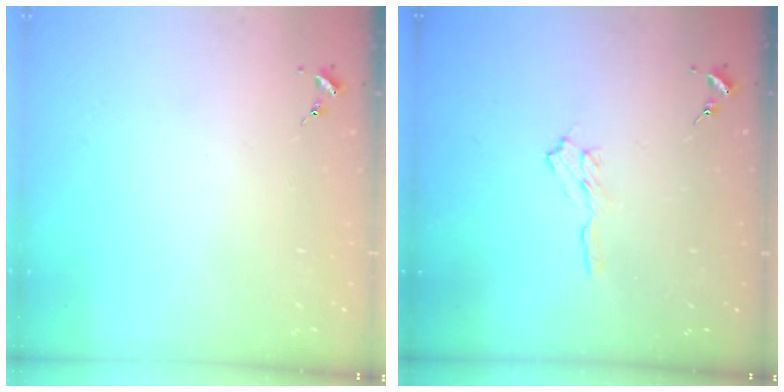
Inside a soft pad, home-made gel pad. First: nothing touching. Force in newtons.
{"total": 5.8, "press": 5.7, "slide": 0.6}